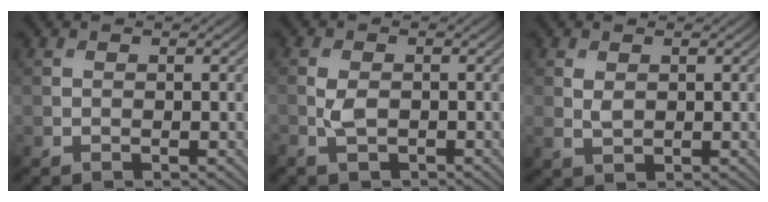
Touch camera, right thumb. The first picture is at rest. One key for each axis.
{"total": 2.5, "fx": -0.8, "fy": 1.6, "fz": 1.8, "tx": -0.047, "ty": -0.005, "tz": -0.017}
{"total": 1.6, "fx": 0.5, "fy": 1.0, "fz": 1.1, "tx": -0.029, "ty": -0.003, "tz": 0.013}